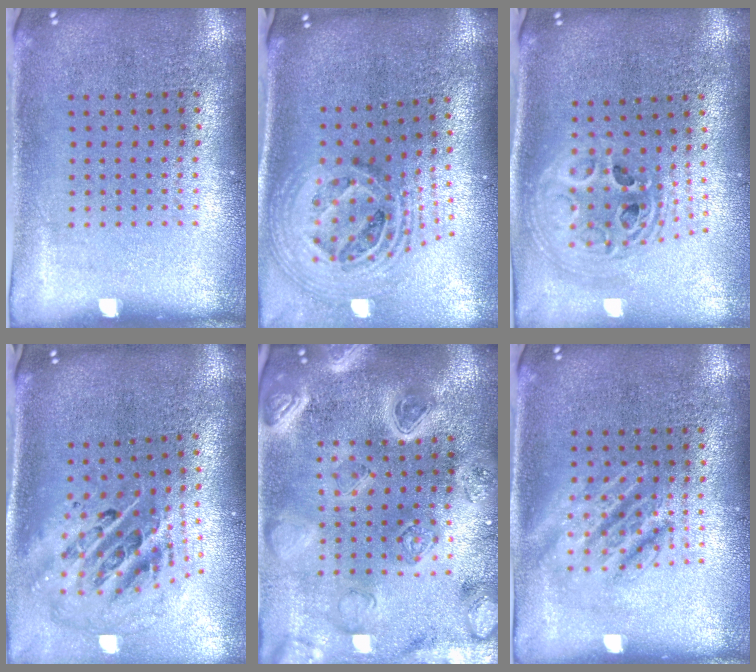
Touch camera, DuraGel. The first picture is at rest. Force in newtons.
{"total": 2.4, "press": 1.8, "slide": 1.6}
{"total": 2.4, "press": 1.9, "slide": 1.4}
{"total": 2.9, "press": 1.9, "slide": 2.1}
{"total": 4.5, "press": 4.0, "slide": 2.2}
{"total": 2.7, "press": 2.6, "slide": 0.4}